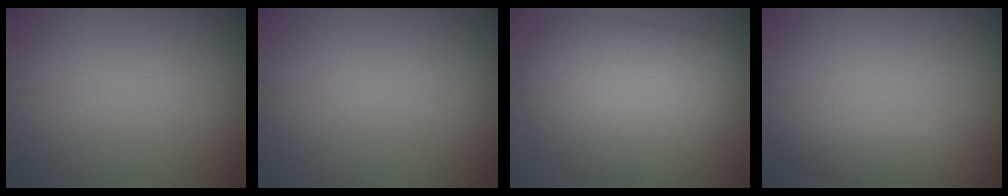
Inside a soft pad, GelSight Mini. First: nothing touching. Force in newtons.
{"total": 0.0}
{"total": 8.2, "press": 8.2, "slide": 0.3}
{"total": 1.8, "press": 1.8, "slide": 0.2}